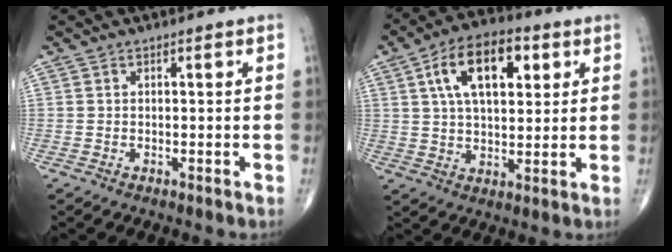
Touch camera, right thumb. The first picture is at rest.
{"total": 14.6, "force": [5.1, 7.5, 11.4], "torque": [-0.174, 0.001, 0.082]}